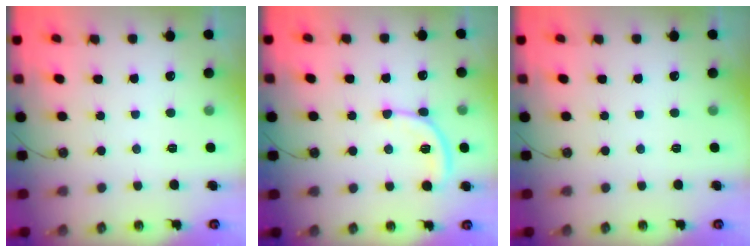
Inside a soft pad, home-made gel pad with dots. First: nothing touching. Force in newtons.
{"total": 8.5, "press": 8.5, "slide": 0.9}
{"total": 0.0}